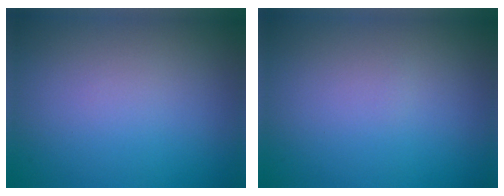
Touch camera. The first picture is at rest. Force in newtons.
{"total": 0.0}